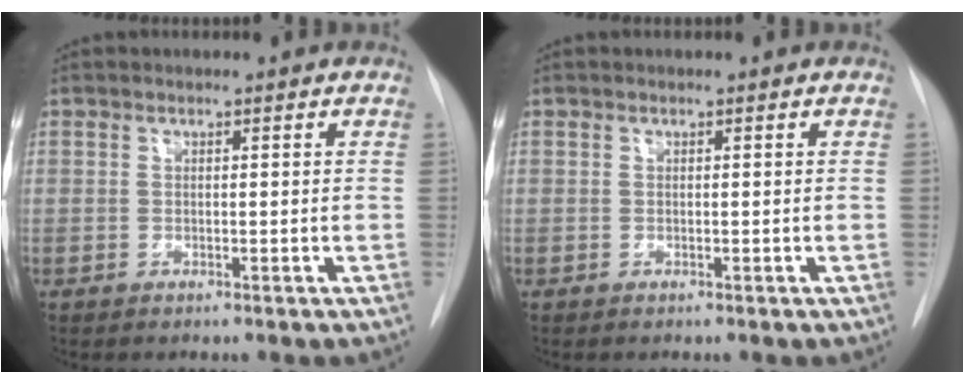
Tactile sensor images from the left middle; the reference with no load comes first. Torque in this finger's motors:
{"motor_torque": [0.00, 0.00, 0.00, 0.01]}